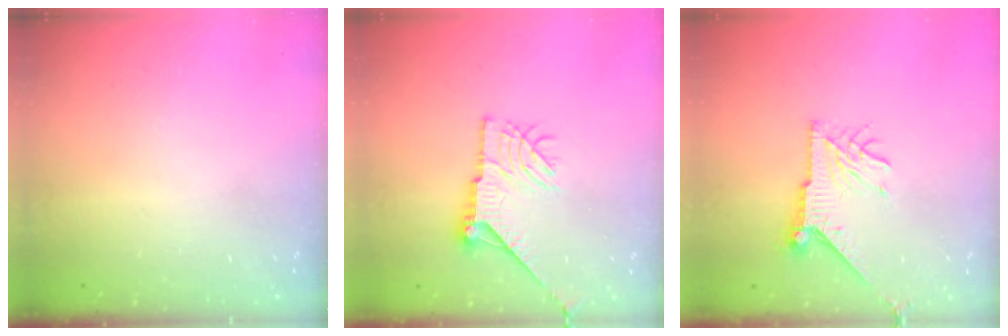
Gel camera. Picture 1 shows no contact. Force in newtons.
{"total": 12.8, "press": 12.8, "slide": 0.8}
{"total": 8.8, "press": 8.8, "slide": 0.1}